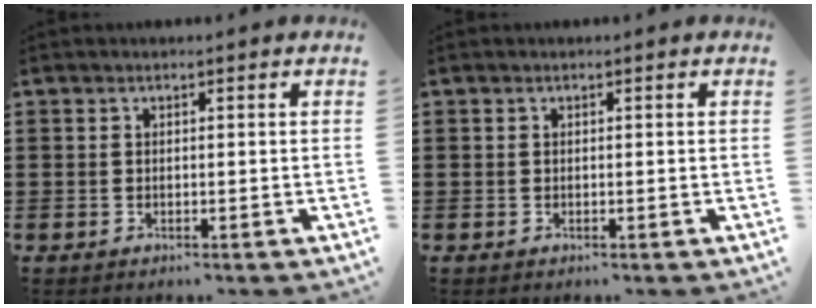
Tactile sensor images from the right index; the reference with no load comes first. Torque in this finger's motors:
{"motor_torque": [0.03, 0.02, 0.00, 0.00]}